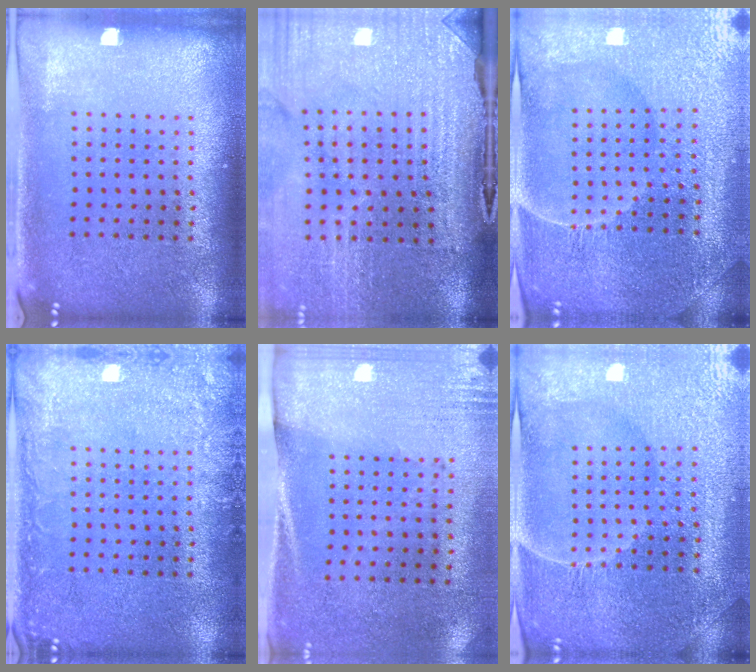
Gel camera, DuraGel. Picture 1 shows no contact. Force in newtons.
{"total": 4.4, "press": 3.9, "slide": 2.2}
{"total": 4.8, "press": 4.5, "slide": 1.7}
{"total": 2.4, "press": 2.4, "slide": 0.4}
{"total": 2.7, "press": 2.4, "slide": 1.3}
{"total": 4.4, "press": 4.2, "slide": 1.3}